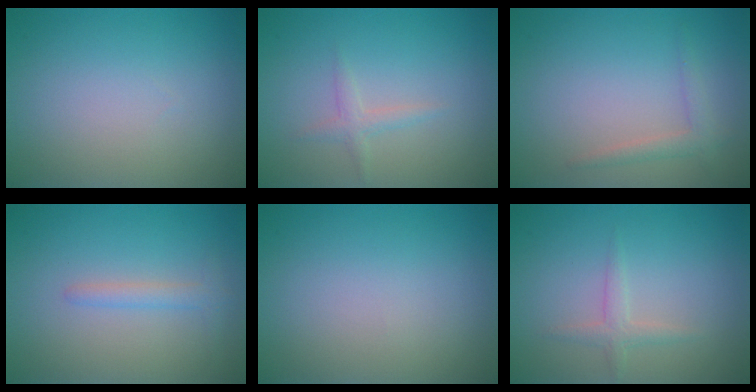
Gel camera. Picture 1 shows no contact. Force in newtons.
{"total": 1.2, "press": 1.2, "slide": 0.0}
{"total": 1.5, "press": 1.4, "slide": 0.1}
{"total": 1.5, "press": 1.5, "slide": 0.1}
{"total": 0.0}
{"total": 1.5, "press": 1.5, "slide": 0.1}